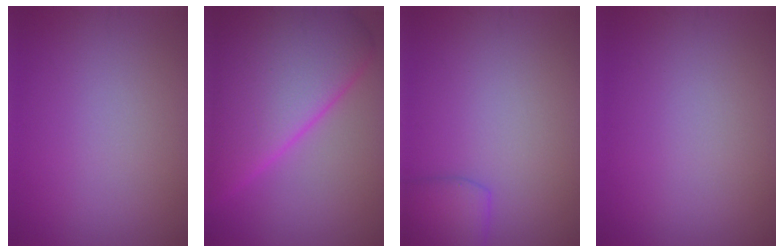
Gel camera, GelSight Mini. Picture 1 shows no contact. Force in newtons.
{"total": 13.6, "press": 13.6, "slide": 0.4}
{"total": 2.7, "press": 2.6, "slide": 0.2}
{"total": 0.0}